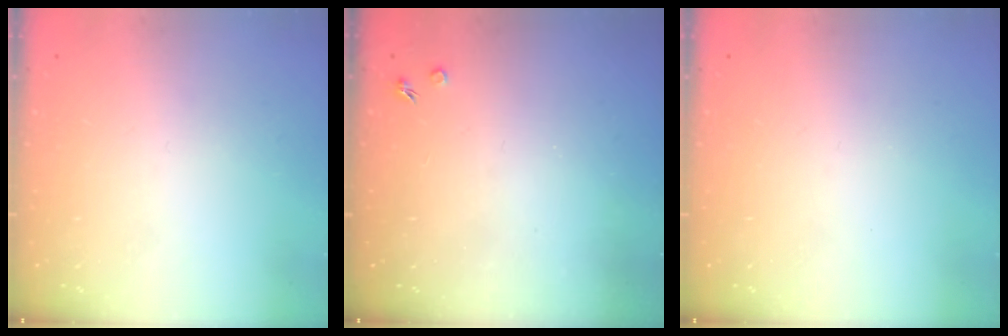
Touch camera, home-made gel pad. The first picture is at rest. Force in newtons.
{"total": 1.7, "press": 1.7, "slide": 0.3}
{"total": 0.0}